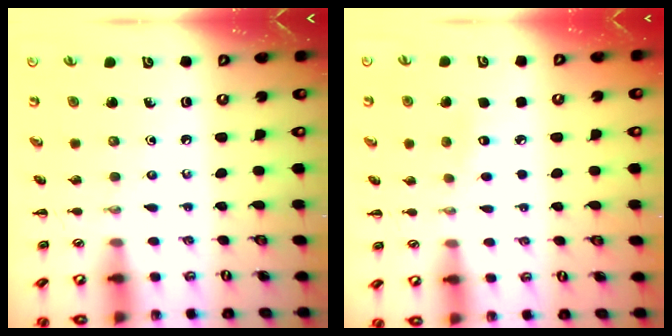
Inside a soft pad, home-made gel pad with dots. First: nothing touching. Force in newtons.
{"total": 5.6, "press": 5.5, "slide": 1.0}